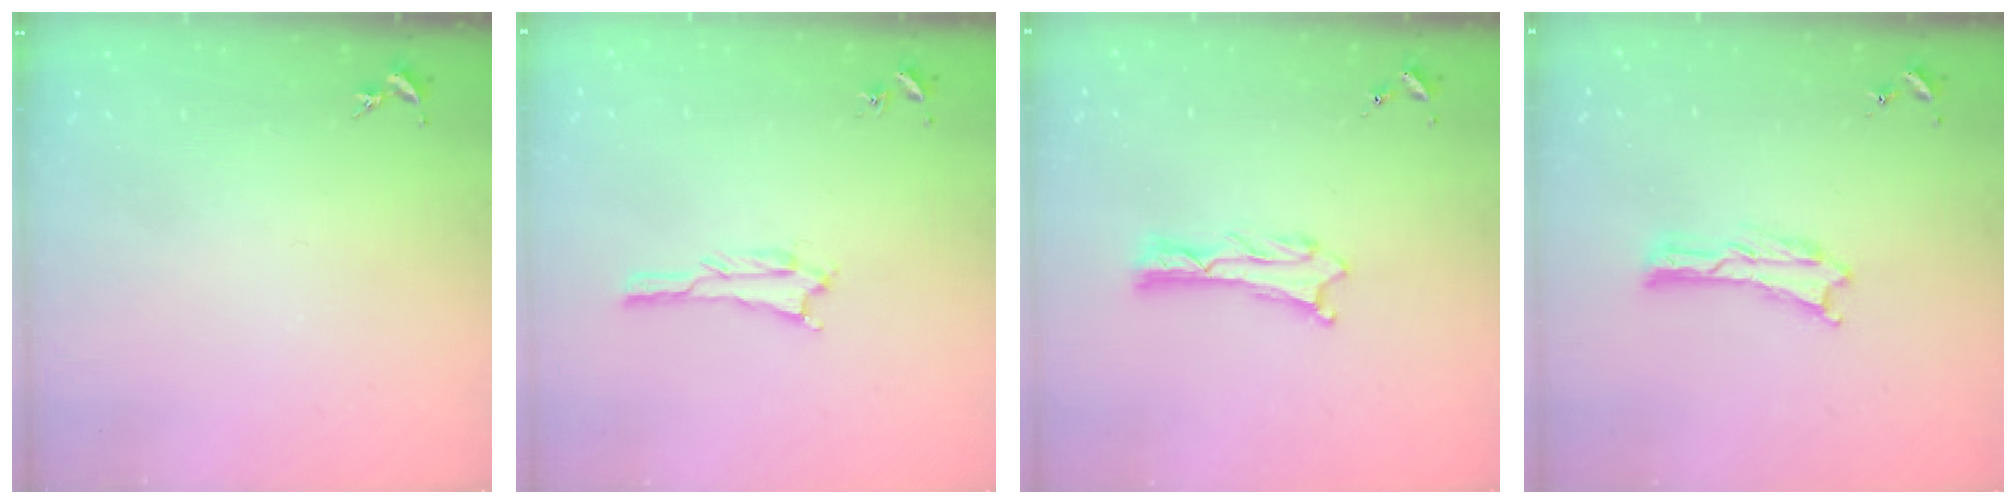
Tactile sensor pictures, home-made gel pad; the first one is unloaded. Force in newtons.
{"total": 1.1, "press": 1.1, "slide": 0.1}
{"total": 1.3, "press": 1.2, "slide": 0.1}
{"total": 0.0}